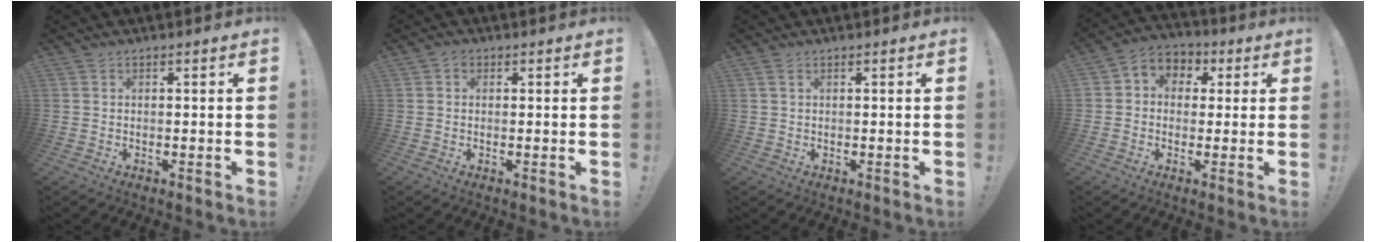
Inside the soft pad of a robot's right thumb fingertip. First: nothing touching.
{"total": 1.4, "force": [0.2, 1.2, 0.6], "torque": [-0.006, 0.002, 0.002]}
{"total": 1.3, "force": [0.7, 0.5, 1.0], "torque": [-0.023, 0.003, 0.013]}
{"total": 6.2, "force": [-0.5, 5.7, 2.2], "torque": [-0.026, 0.008, -0.003]}